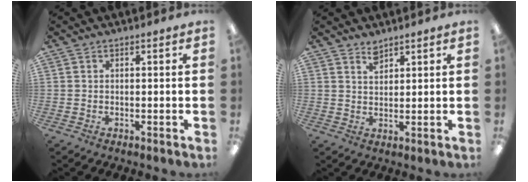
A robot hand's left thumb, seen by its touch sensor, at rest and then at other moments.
{"total": 2.9, "force": [2.5, 1.1, 0.9], "torque": [-0.014, -0.008, 0.046]}